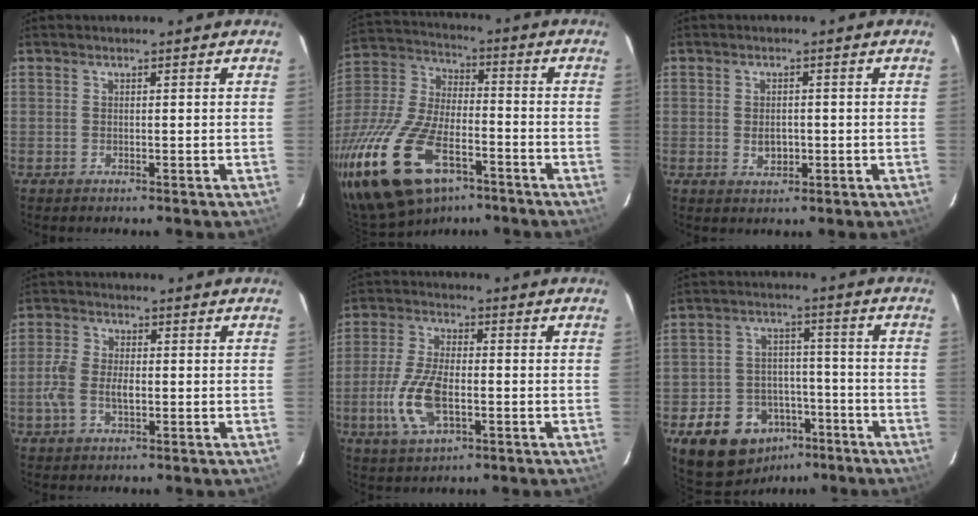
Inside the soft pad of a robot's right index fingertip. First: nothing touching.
{"total": 23.5, "force": [-13.0, 11.8, 15.7], "torque": [-0.345, -0.026, -0.233]}
{"total": 3.0, "force": [-0.5, 2.2, 2.0], "torque": [-0.033, -0.001, -0.005]}
{"total": 6.1, "force": [-1.3, 3.4, 4.8], "torque": [-0.109, 0.004, -0.025]}
{"total": 10.9, "force": [-2.9, 4.9, 9.2], "torque": [-0.202, -0.003, -0.053]}
{"total": 13.7, "force": [-7.7, 10.2, 4.8], "torque": [-0.117, 0.033, -0.095]}